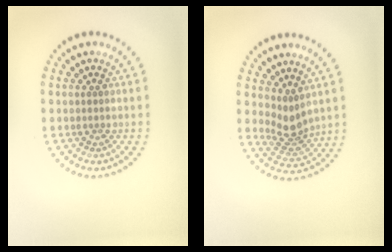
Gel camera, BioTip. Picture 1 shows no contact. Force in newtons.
{"total": 2.6, "press": 1.9, "slide": 1.8}